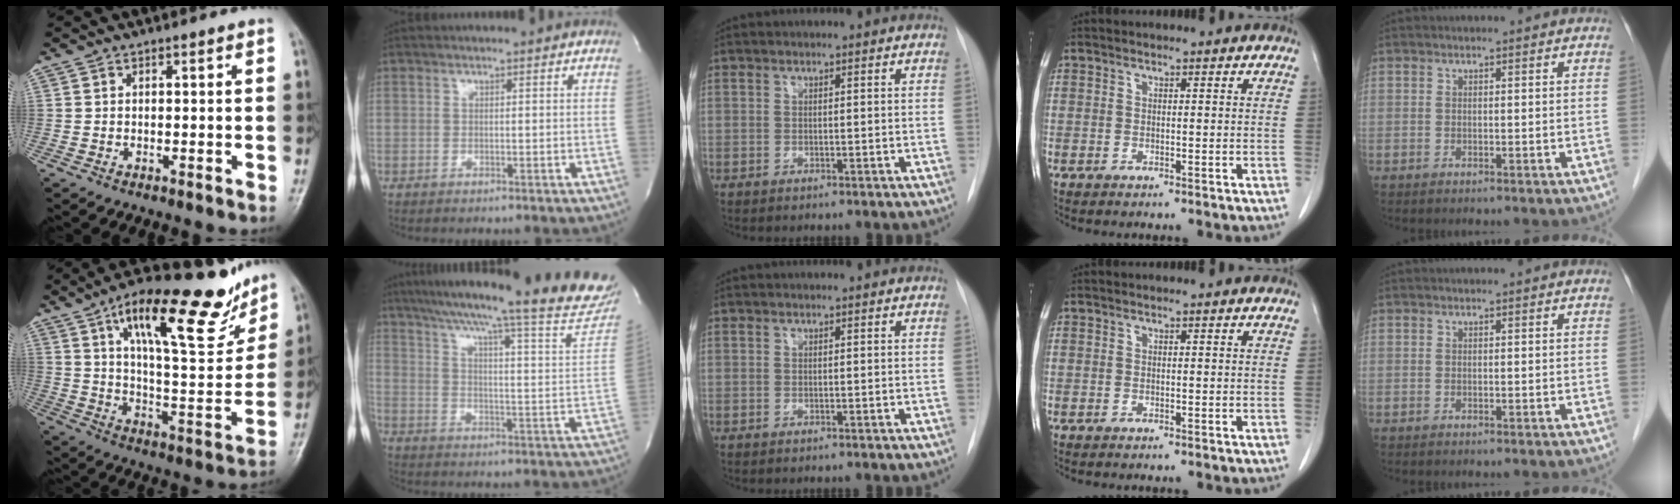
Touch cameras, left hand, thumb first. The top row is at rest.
{"thumb": {"total": 23.6, "force": [14.2, 7.5, 17.2], "torque": [-0.219, -0.052, 0.226]}, "index": {"total": 29.6, "force": [25.2, 2.1, 15.5], "torque": [-0.236, -0.046, 0.317]}}